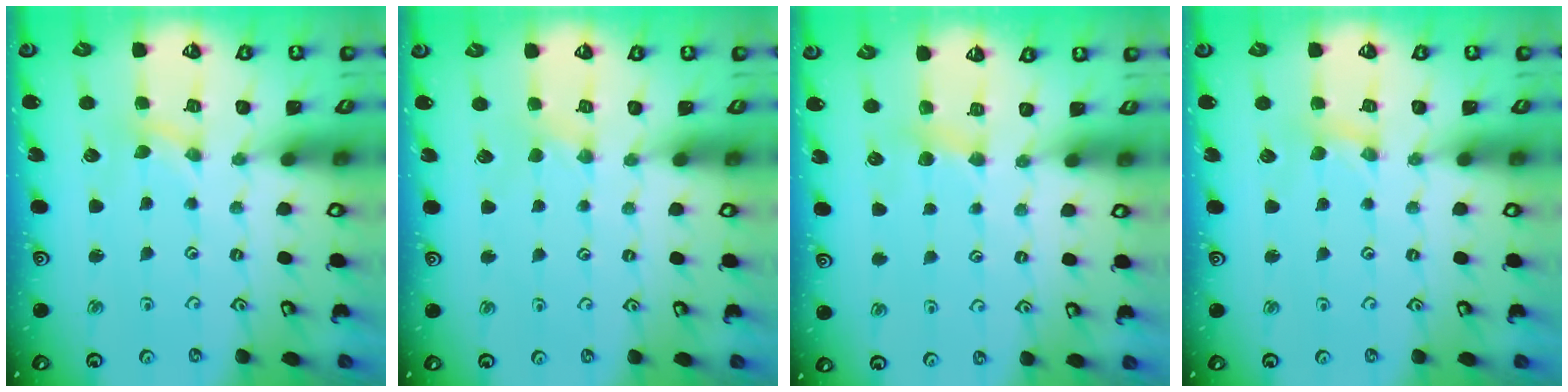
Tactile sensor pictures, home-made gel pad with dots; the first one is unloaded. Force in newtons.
{"total": 0.5, "press": 0.5, "slide": 0.2}
{"total": 3.9, "press": 3.9, "slide": 0.5}
{"total": 1.2, "press": 1.2, "slide": 0.1}